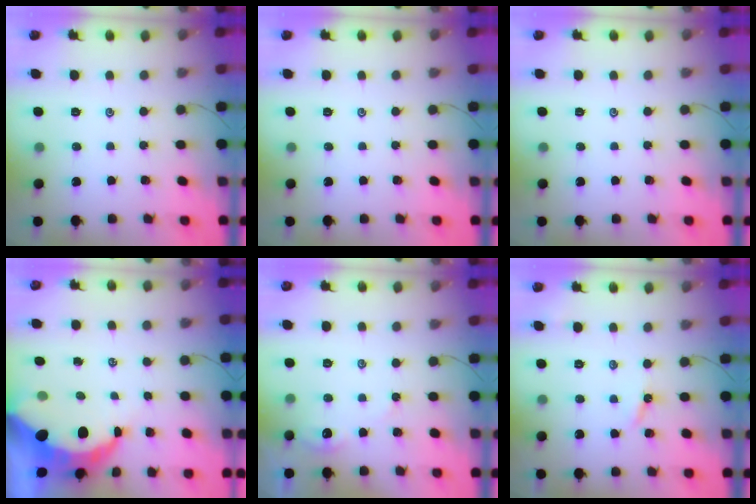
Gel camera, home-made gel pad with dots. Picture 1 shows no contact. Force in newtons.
{"total": 0.0}
{"total": 0.0}
{"total": 10.6, "press": 10.5, "slide": 1.0}
{"total": 3.2, "press": 3.2, "slide": 0.4}
{"total": 4.3, "press": 4.3, "slide": 0.5}